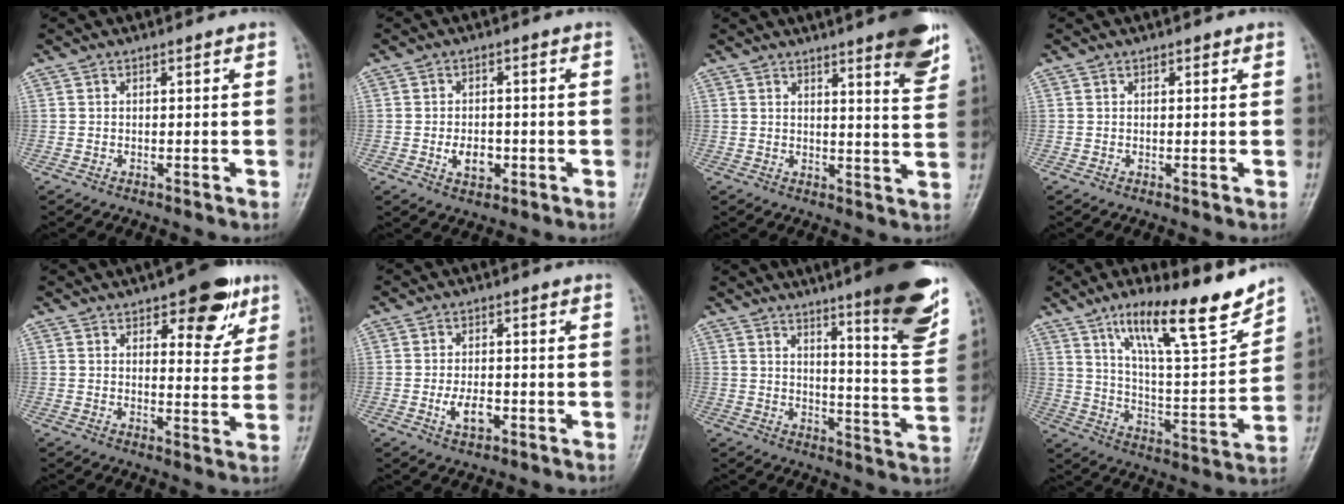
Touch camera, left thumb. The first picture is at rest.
{"total": 4.8, "force": [-1.3, 3.3, 3.2], "torque": [-0.040, 0.003, -0.019]}
{"total": 9.7, "force": [6.1, 1.5, 7.4], "torque": [-0.076, -0.034, 0.075]}
{"total": 0.9, "force": [0.5, 0.6, 0.5], "torque": [0.001, -0.001, 0.005]}
{"total": 10.6, "force": [5.8, 4.7, 7.6], "torque": [-0.062, -0.025, 0.075]}
{"total": 4.8, "force": [-1.6, 2.8, 3.6], "torque": [-0.059, 0.006, -0.026]}
{"total": 18.4, "force": [11.4, 2.9, 14.2], "torque": [-0.156, -0.071, 0.157]}
{"total": 18.8, "force": [13.0, 4.1, 13.0], "torque": [-0.176, -0.074, 0.219]}